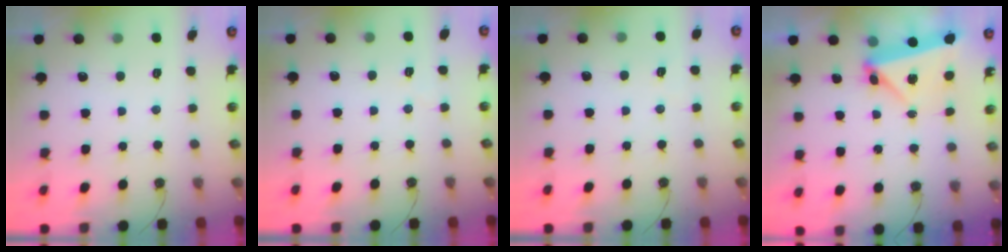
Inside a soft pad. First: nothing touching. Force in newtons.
{"total": 3.3, "press": 2.7, "slide": 2.0}
{"total": 2.3, "press": 1.3, "slide": 1.9}
{"total": 5.6, "press": 5.5, "slide": 0.6}